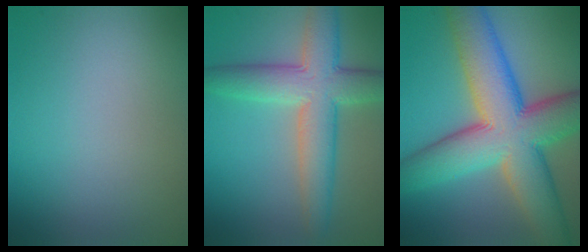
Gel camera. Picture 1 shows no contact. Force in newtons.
{"total": 7.1, "press": 7.1, "slide": 0.1}
{"total": 13.2, "press": 13.2, "slide": 0.4}